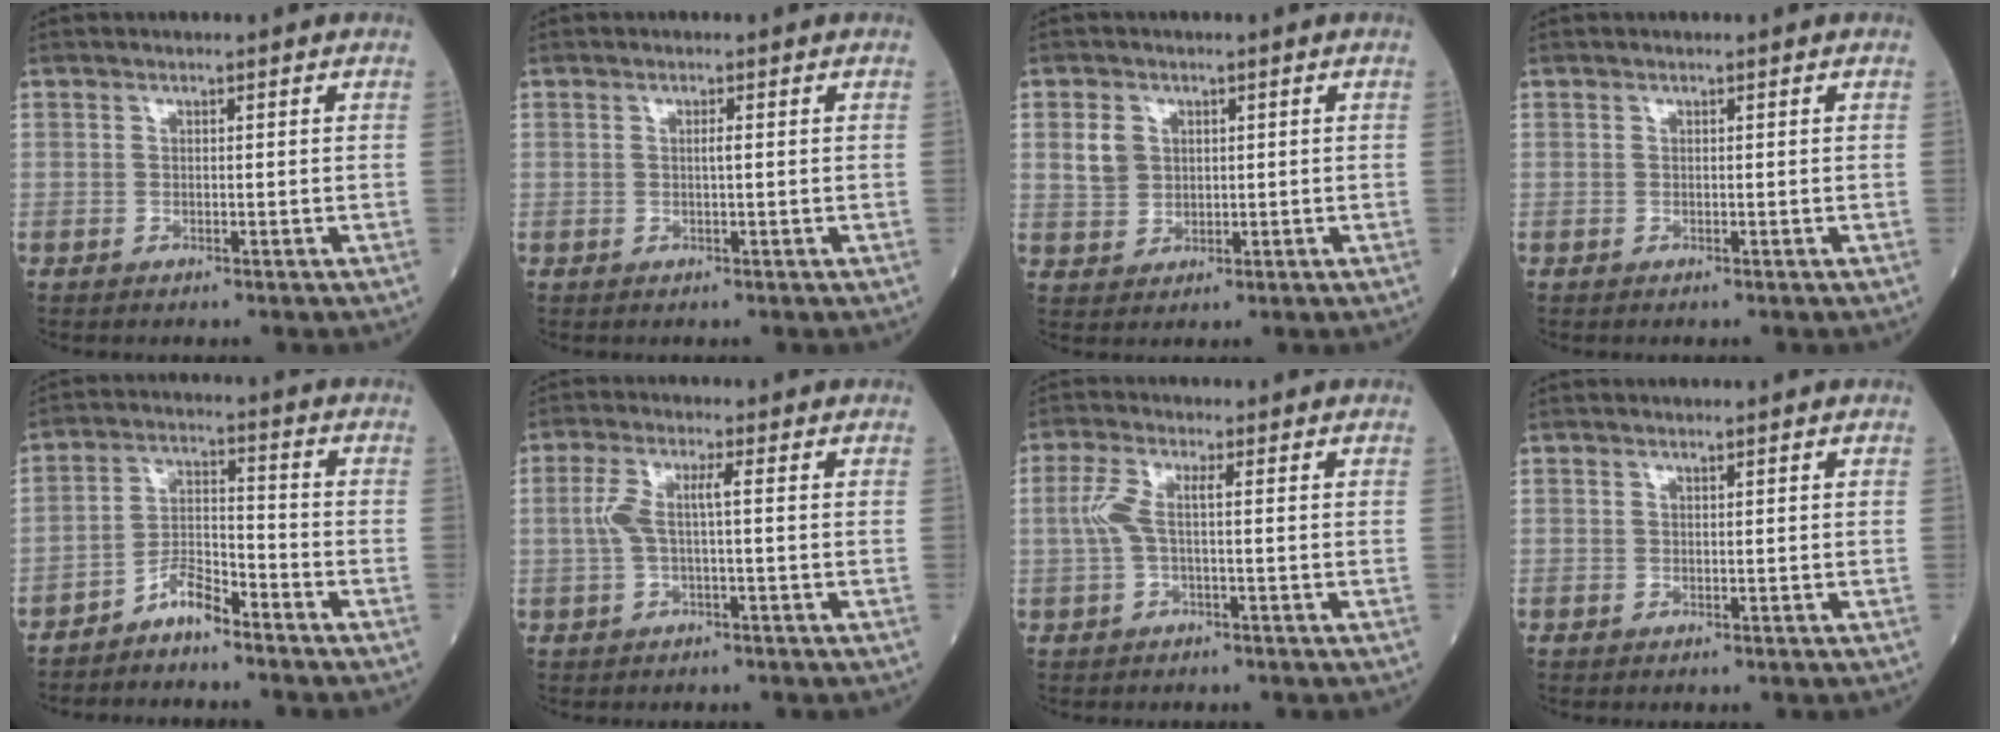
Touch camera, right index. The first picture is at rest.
{"total": 0.9, "force": [0.1, -0.1, 0.8], "torque": [-0.016, 0.000, 0.000]}
{"total": 3.8, "force": [1.0, 3.2, 1.8], "torque": [-0.038, 0.010, 0.025]}
{"total": 0.0}
{"total": 5.0, "force": [-4.2, 1.2, 2.3], "torque": [-0.040, 0.002, -0.083]}
{"total": 4.2, "force": [0.0, 0.6, 4.2], "torque": [-0.100, 0.018, 0.000]}
{"total": 3.7, "force": [0.0, 0.7, 3.6], "torque": [-0.095, 0.013, -0.004]}
{"total": 0.0}